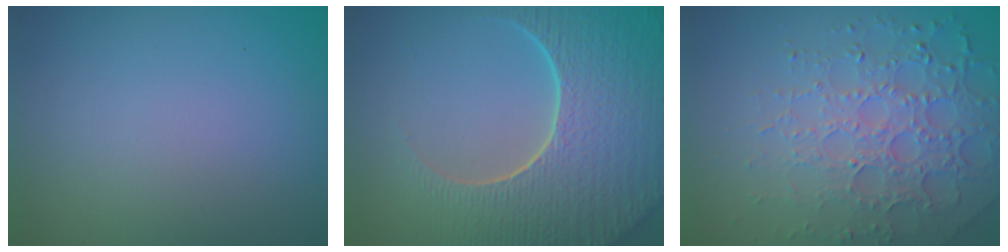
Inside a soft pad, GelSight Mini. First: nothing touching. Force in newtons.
{"total": 9.4, "press": 6.7, "slide": 6.6}
{"total": 6.2, "press": 4.7, "slide": 4.0}